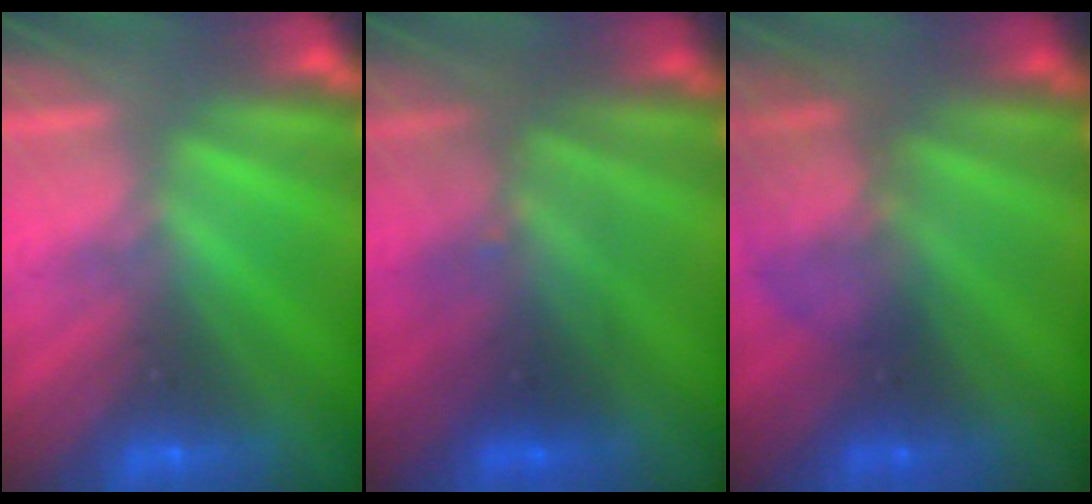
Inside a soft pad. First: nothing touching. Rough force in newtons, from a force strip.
{"total": 2.4}
{"total": 2.2}